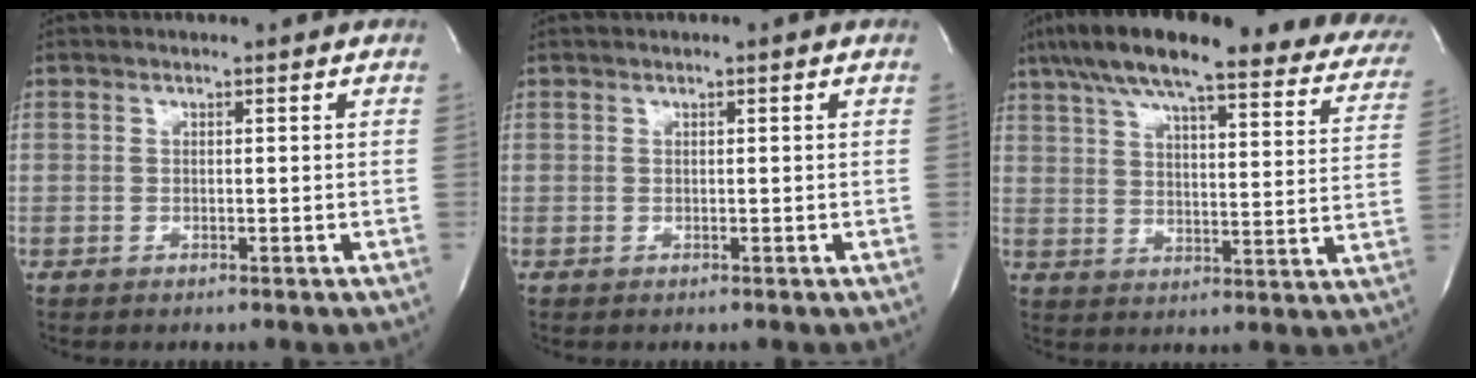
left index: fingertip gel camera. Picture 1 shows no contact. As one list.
[{"total": 0.0}, {"total": 29.6, "force": [23.2, 6.8, 17.1], "torque": [-0.249, 0.016, 0.287]}]